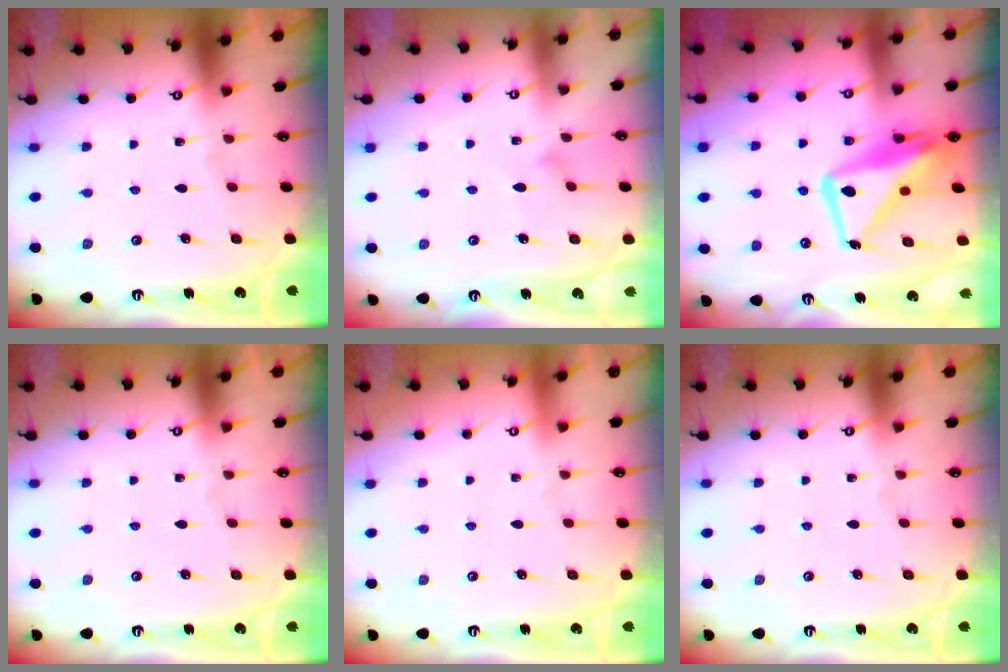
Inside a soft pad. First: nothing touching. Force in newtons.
{"total": 8.4, "press": 8.3, "slide": 0.4}
{"total": 14.8, "press": 14.7, "slide": 1.5}
{"total": 0.0}
{"total": 3.9, "press": 3.9, "slide": 0.1}
{"total": 0.0}